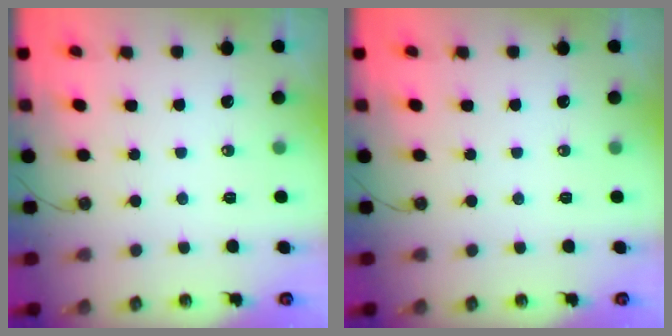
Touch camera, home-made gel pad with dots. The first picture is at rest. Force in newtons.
{"total": 0.0}